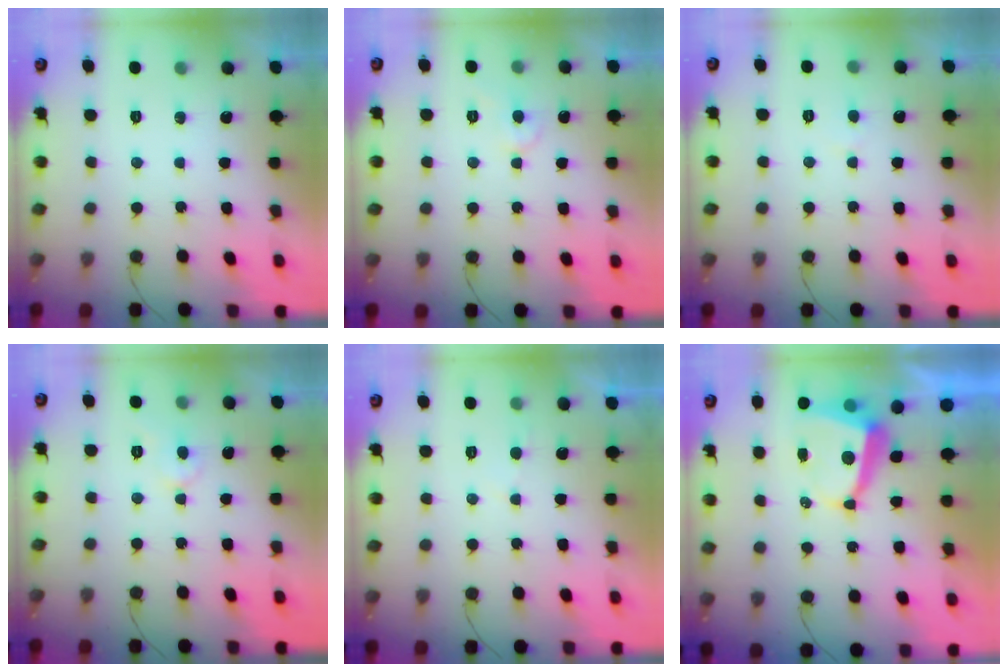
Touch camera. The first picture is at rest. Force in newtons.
{"total": 5.5, "press": 5.5, "slide": 0.6}
{"total": 1.1, "press": 1.1, "slide": 0.1}
{"total": 3.6, "press": 3.6, "slide": 0.3}
{"total": 1.7, "press": 1.6, "slide": 0.2}
{"total": 6.3, "press": 6.3, "slide": 0.6}